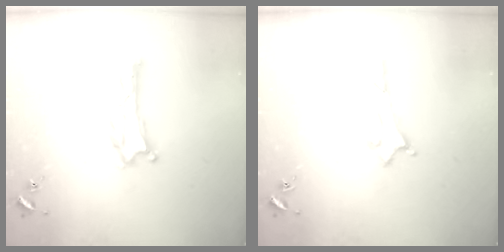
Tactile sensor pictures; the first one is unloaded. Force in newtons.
{"total": 1.1, "press": 1.1, "slide": 0.1}